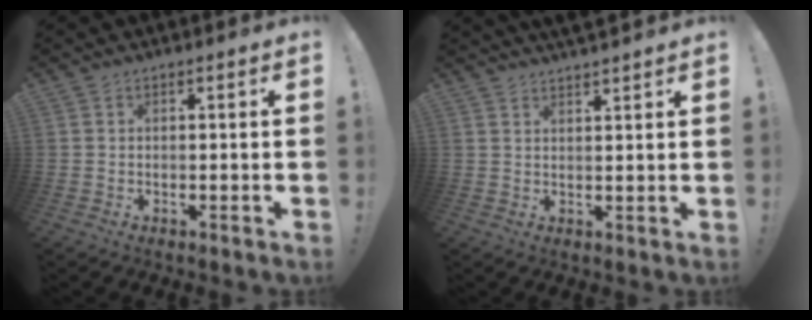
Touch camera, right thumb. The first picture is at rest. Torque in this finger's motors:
{"motor_torque": [-1.36, 1.34, 0.67, 0.65, 0.01]}